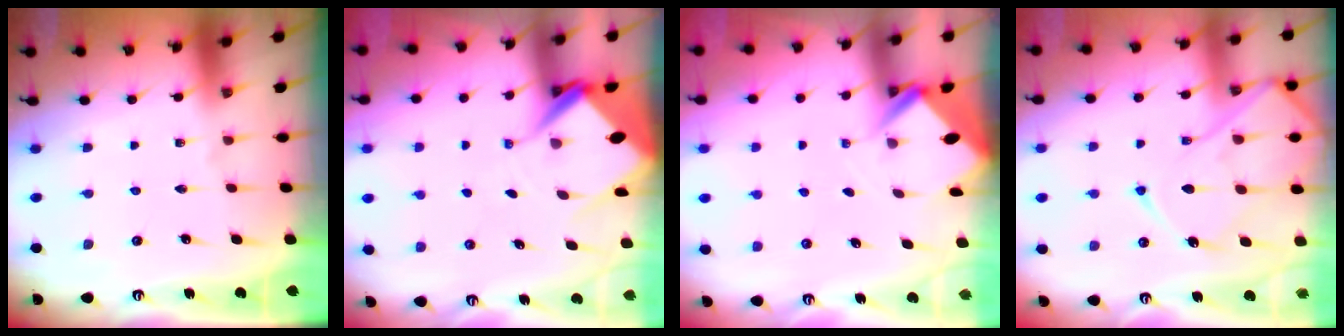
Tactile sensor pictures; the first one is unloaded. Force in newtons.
{"total": 7.5, "press": 7.5, "slide": 0.8}
{"total": 2.5, "press": 2.5, "slide": 0.1}
{"total": 14.6, "press": 14.6, "slide": 1.3}